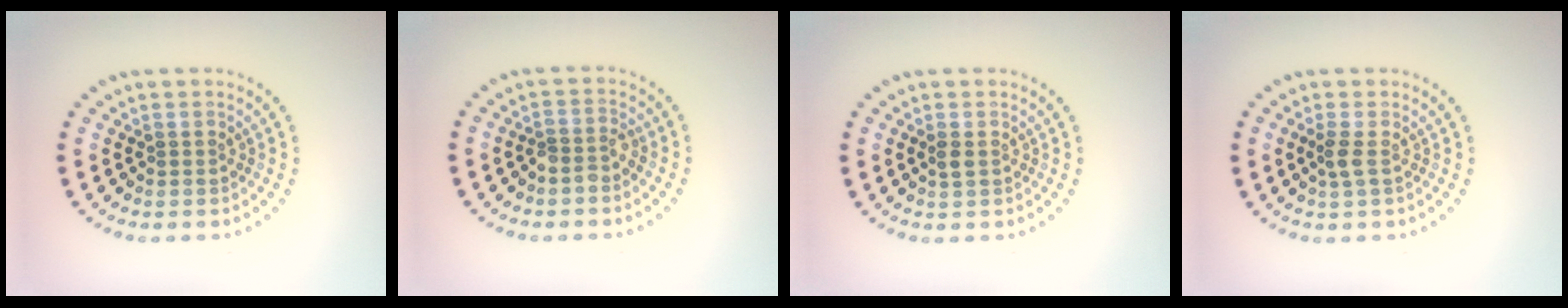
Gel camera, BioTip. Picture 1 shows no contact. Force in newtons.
{"total": 1.6, "press": 1.3, "slide": 0.9}
{"total": 0.9, "press": 0.9, "slide": 0.1}
{"total": 1.2, "press": 0.9, "slide": 0.7}